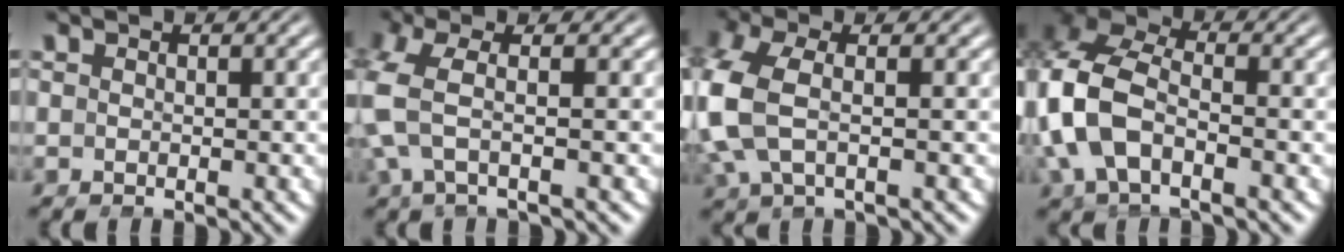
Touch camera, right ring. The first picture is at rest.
{"total": 4.7, "force": [0.3, 2.8, 3.8], "torque": [-0.096, 0.014, -0.009]}
{"total": 5.5, "force": [-0.3, 3.8, 4.0], "torque": [-0.125, -0.009, -0.003]}
{"total": 8.6, "force": [0.0, 7.0, 5.0], "torque": [-0.152, -0.008, -0.015]}